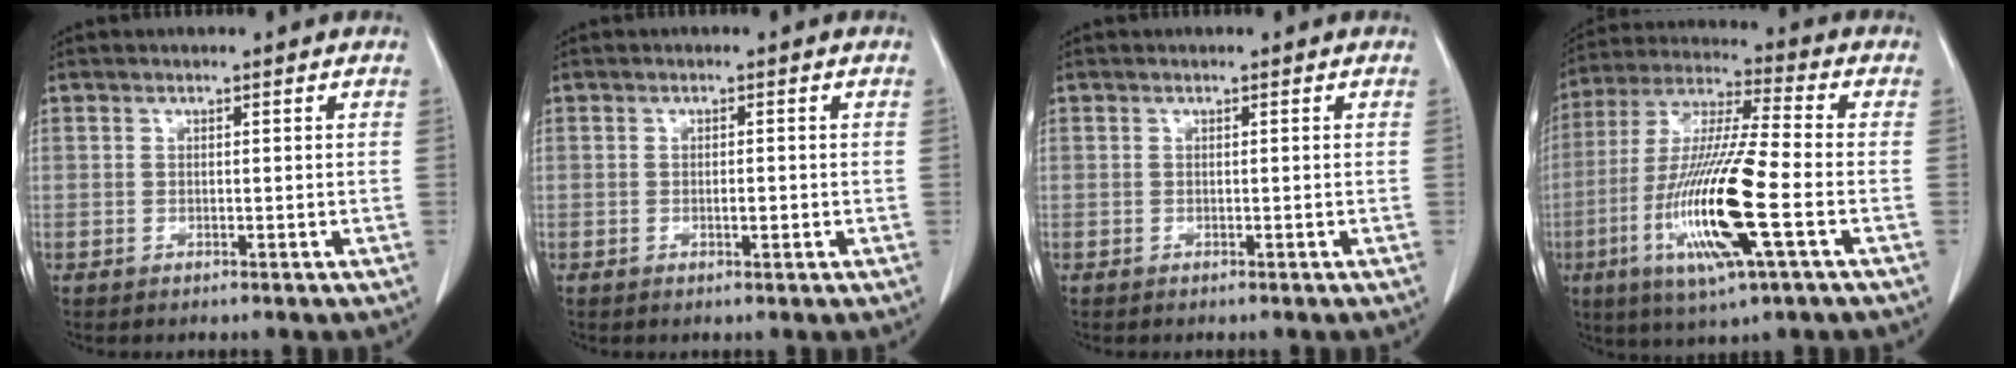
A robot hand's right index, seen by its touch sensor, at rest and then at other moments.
{"total": 1.2, "force": [-0.3, 0.4, 1.1], "torque": [-0.020, 0.000, -0.006]}
{"total": 0.0}
{"total": 17.5, "force": [-5.2, 1.0, 16.7], "torque": [-0.344, -0.020, -0.098]}